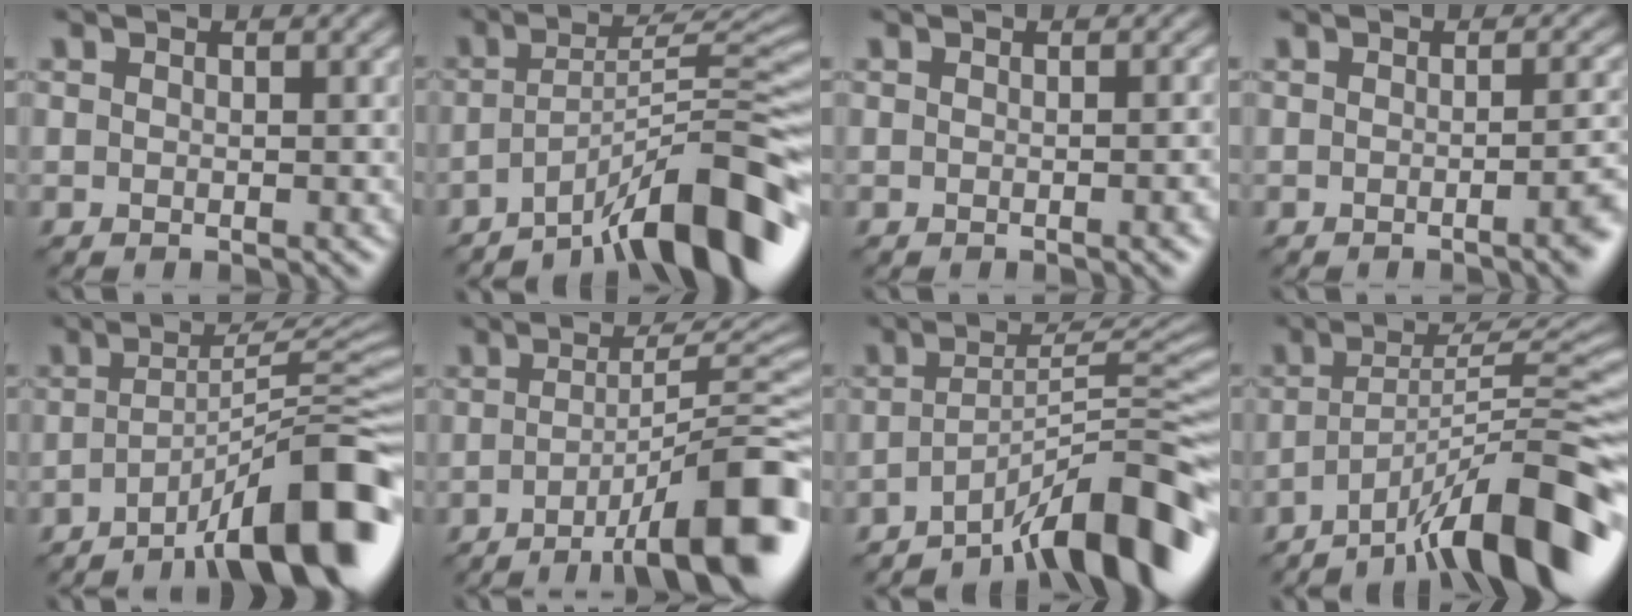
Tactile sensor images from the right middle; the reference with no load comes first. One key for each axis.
{"total": 10.7, "fx": -6.9, "fy": 1.4, "fz": 8.0, "tx": -0.104, "ty": 0.019, "tz": -0.122}
{"total": 2.1, "fx": -0.6, "fy": 0.8, "fz": 1.8, "tx": -0.012, "ty": 0.002, "tz": -0.005}
{"total": 3.5, "fx": -1.5, "fy": 0.8, "fz": 3.1, "tx": -0.035, "ty": -0.004, "tz": -0.022}
{"total": 12.0, "fx": -6.9, "fy": 2.0, "fz": 9.6, "tx": -0.129, "ty": 0.009, "tz": -0.114}
{"total": 11.0, "fx": -5.8, "fy": 1.5, "fz": 9.2, "tx": -0.121, "ty": 0.006, "tz": -0.094}
{"total": 9.4, "fx": -6.3, "fy": 1.1, "fz": 6.8, "tx": -0.090, "ty": 0.014, "tz": -0.112}
{"total": 12.3, "fx": -7.9, "fy": 1.7, "fz": 9.2, "tx": -0.126, "ty": 0.019, "tz": -0.138}